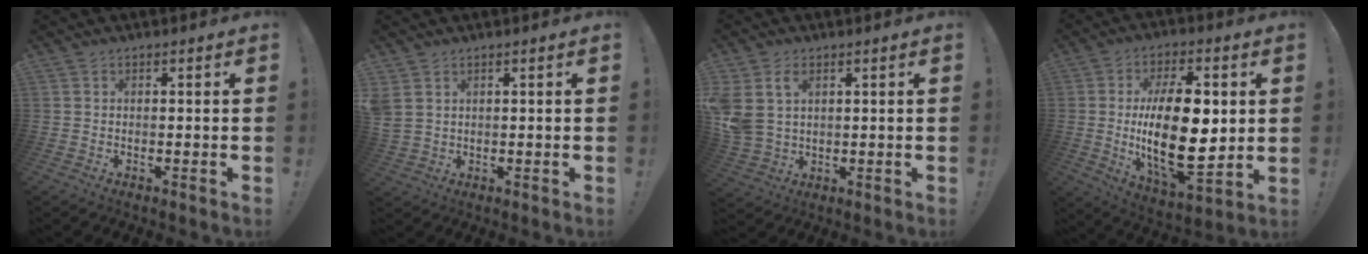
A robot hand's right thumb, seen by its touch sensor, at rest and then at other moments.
{"total": 3.4, "force": [1.7, 2.2, 1.9], "torque": [-0.042, 0.002, 0.037]}
{"total": 7.7, "force": [3.7, 5.2, 4.4], "torque": [-0.091, -0.008, 0.073]}
{"total": 24.4, "force": [1.3, 11.6, 21.4], "torque": [-0.385, -0.016, 0.023]}